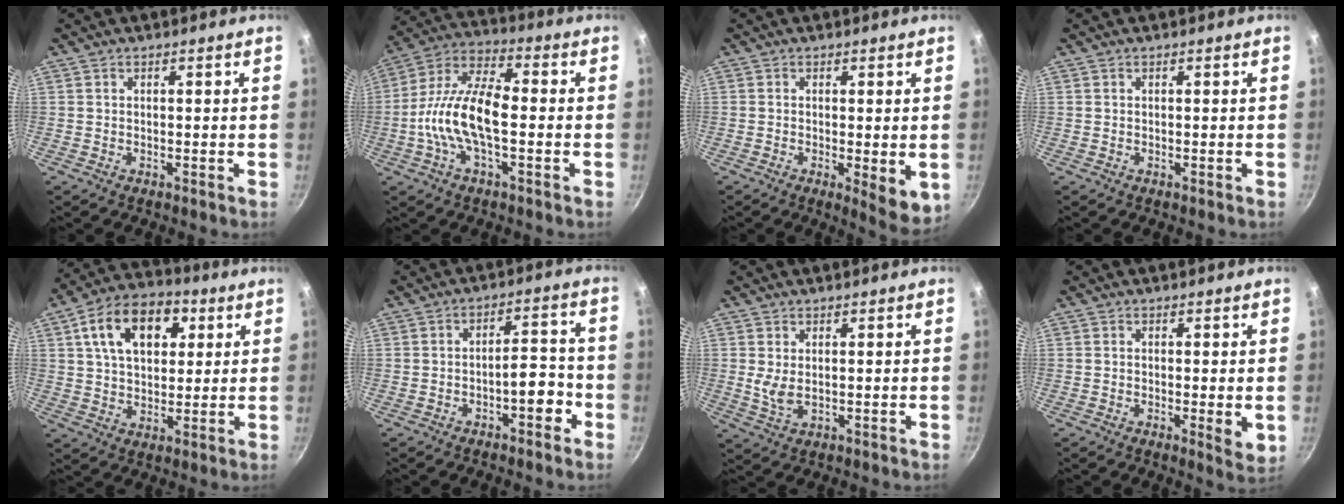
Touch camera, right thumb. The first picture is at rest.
{"total": 14.6, "force": [-2.1, 6.5, 12.9], "torque": [-0.236, 0.037, -0.057]}
{"total": 6.3, "force": [-0.9, 2.0, 5.9], "torque": [-0.074, -0.013, -0.008]}
{"total": 0.0}
{"total": 15.8, "force": [5.4, 10.3, 10.8], "torque": [-0.149, 0.006, 0.078]}
{"total": 6.3, "force": [-2.9, 2.6, 4.9], "torque": [-0.048, 0.042, -0.038]}
{"total": 3.7, "force": [0.7, 1.9, 3.1], "torque": [-0.059, -0.011, 0.022]}
{"total": 3.7, "force": [-0.2, 1.1, 3.6], "torque": [-0.051, -0.013, -0.004]}